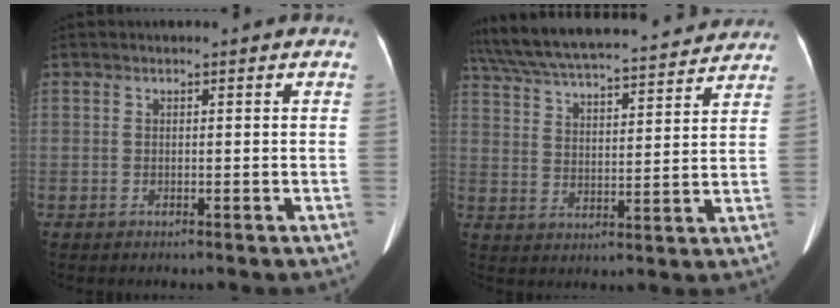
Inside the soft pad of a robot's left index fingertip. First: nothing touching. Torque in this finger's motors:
{"motor_torque": [0.60, -1.54, 0.50, 0.05]}